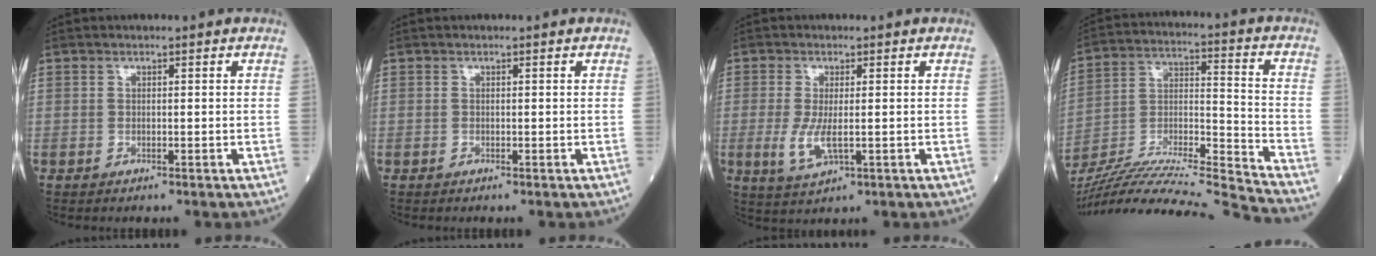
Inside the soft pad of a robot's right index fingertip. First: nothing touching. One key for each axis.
{"total": 0.0}
{"total": 4.7, "fx": -0.7, "fy": 1.4, "fz": 4.4, "tx": -0.100, "ty": -0.013, "tz": -0.009}
{"total": 24.9, "fx": -23.3, "fy": -2.5, "fz": 8.4, "tx": -0.162, "ty": -0.029, "tz": -0.385}